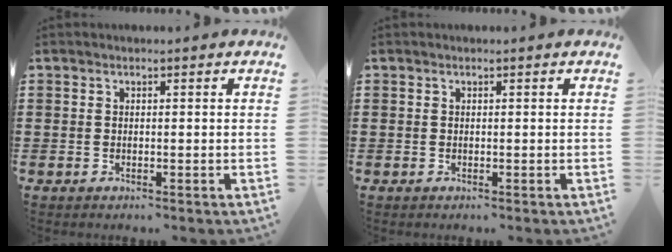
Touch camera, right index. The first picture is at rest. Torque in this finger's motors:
{"motor_torque": [-0.22, 0.22, 0.00, 0.00]}